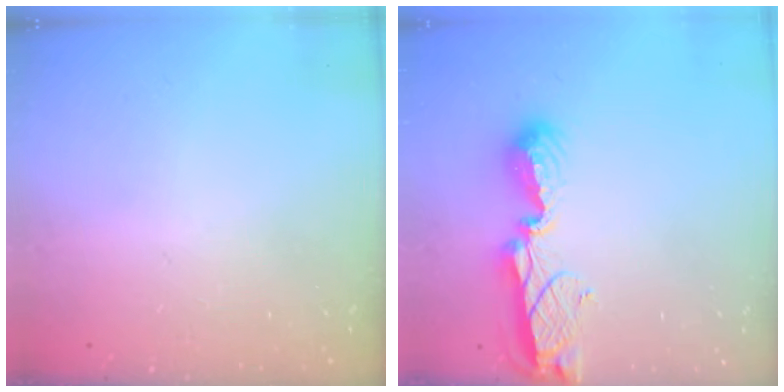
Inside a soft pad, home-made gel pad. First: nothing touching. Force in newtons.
{"total": 8.1, "press": 8.1, "slide": 0.7}